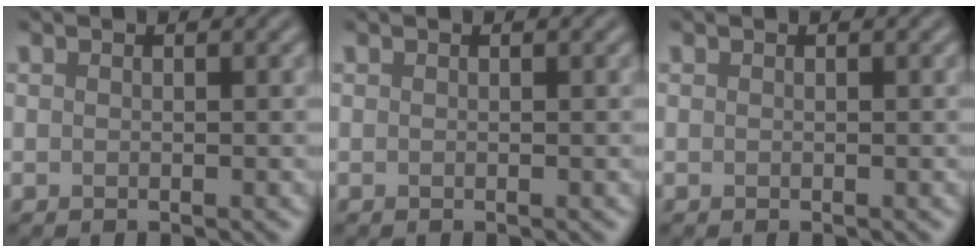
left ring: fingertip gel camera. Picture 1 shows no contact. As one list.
[{"total": 0.0}, {"total": 0.0}]